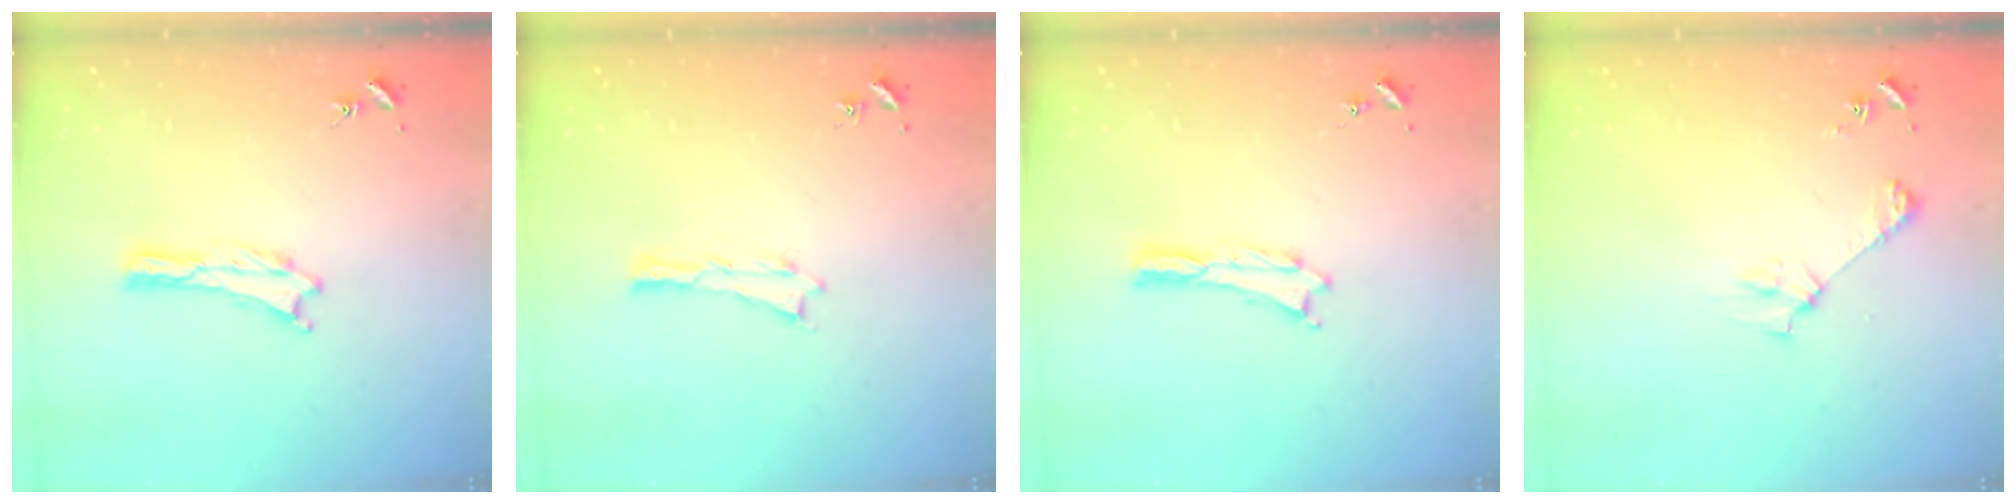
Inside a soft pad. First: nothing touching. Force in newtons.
{"total": 0.0}
{"total": 0.0}
{"total": 3.6, "press": 3.6, "slide": 0.3}